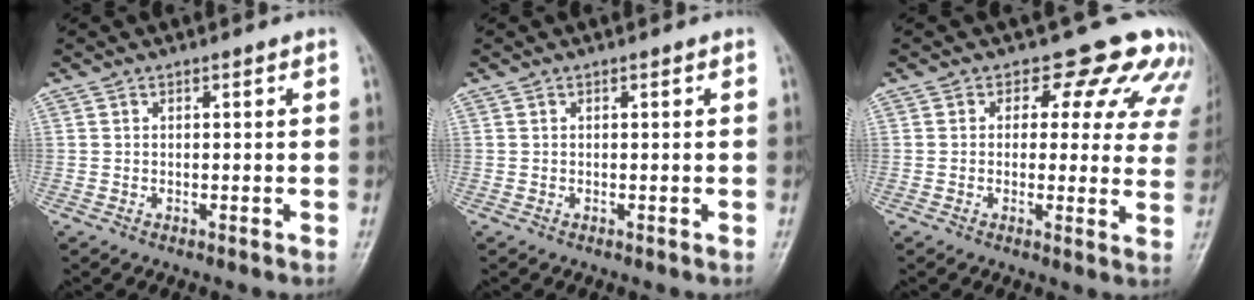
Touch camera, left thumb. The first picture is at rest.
{"total": 0.0}
{"total": 12.2, "force": [9.2, 6.6, 4.5], "torque": [0.008, -0.038, 0.076]}